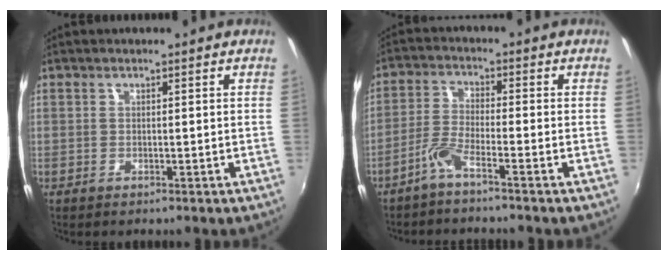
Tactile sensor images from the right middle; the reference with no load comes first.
{"total": 3.9, "force": [-2.8, 0.0, 2.7], "torque": [-0.070, 0.005, -0.058]}